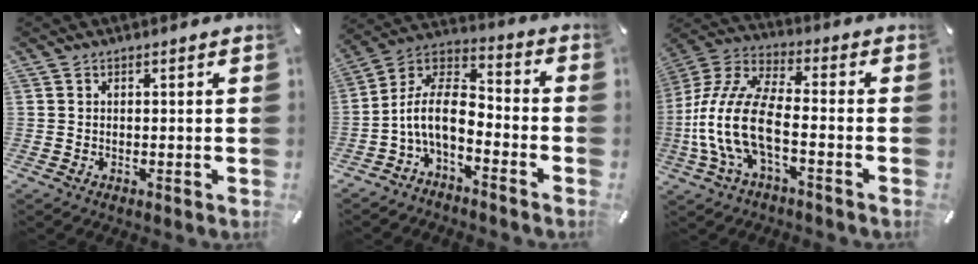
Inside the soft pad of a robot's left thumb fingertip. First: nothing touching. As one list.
[{"total": 10.6, "force": [-4.5, 5.3, 8.0], "torque": [-0.179, 0.004, -0.090]}, {"total": 14.3, "force": [-4.5, 6.6, 11.8], "torque": [-0.274, -0.008, -0.087]}]